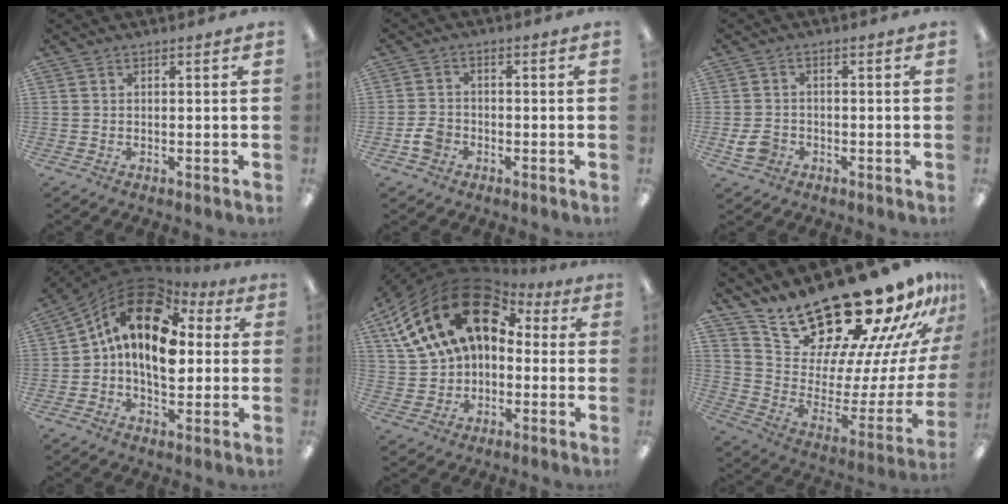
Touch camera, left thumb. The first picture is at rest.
{"total": 4.3, "force": [-2.0, 3.2, 2.0], "torque": [-0.044, 0.006, -0.038]}
{"total": 4.8, "force": [-2.1, 3.5, 2.5], "torque": [-0.050, 0.008, -0.037]}
{"total": 16.6, "force": [3.8, 10.2, 12.5], "torque": [-0.252, -0.014, 0.060]}
{"total": 21.1, "force": [7.4, 14.8, 13.1], "torque": [-0.264, -0.021, 0.130]}
{"total": 24.2, "force": [21.8, 6.8, 8.1], "torque": [-0.123, -0.180, 0.383]}